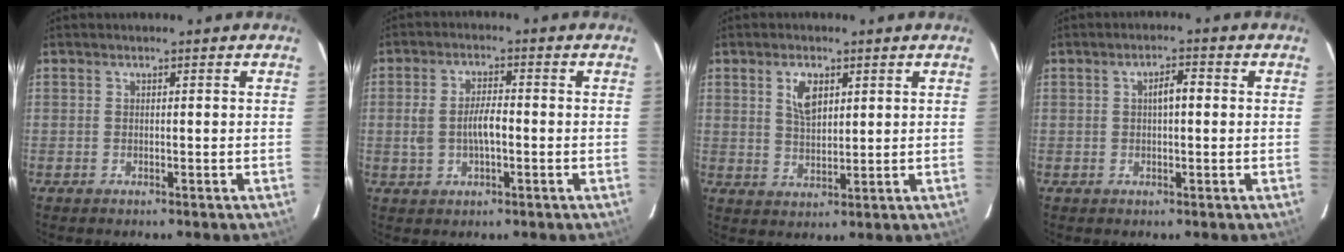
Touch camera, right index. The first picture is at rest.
{"total": 5.9, "force": [-0.8, 2.7, 5.1], "torque": [-0.104, 0.006, -0.010]}
{"total": 5.2, "force": [2.2, 2.7, 3.9], "torque": [-0.069, 0.005, 0.044]}
{"total": 3.1, "force": [0.4, 1.1, 2.8], "torque": [-0.050, 0.011, 0.007]}